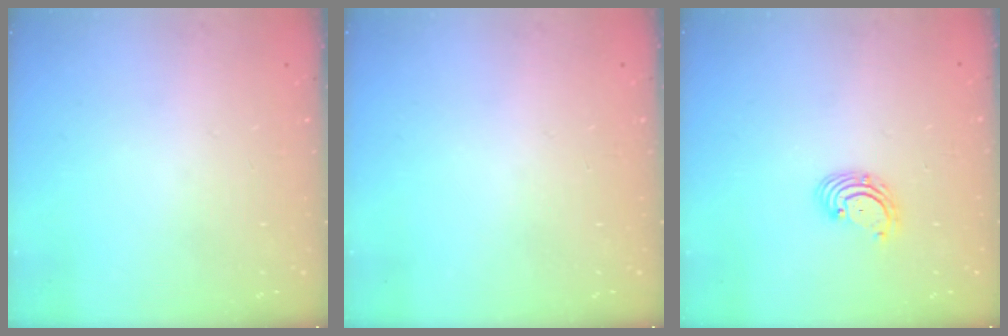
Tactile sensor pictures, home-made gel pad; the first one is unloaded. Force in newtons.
{"total": 0.0}
{"total": 2.9, "press": 2.9, "slide": 0.3}